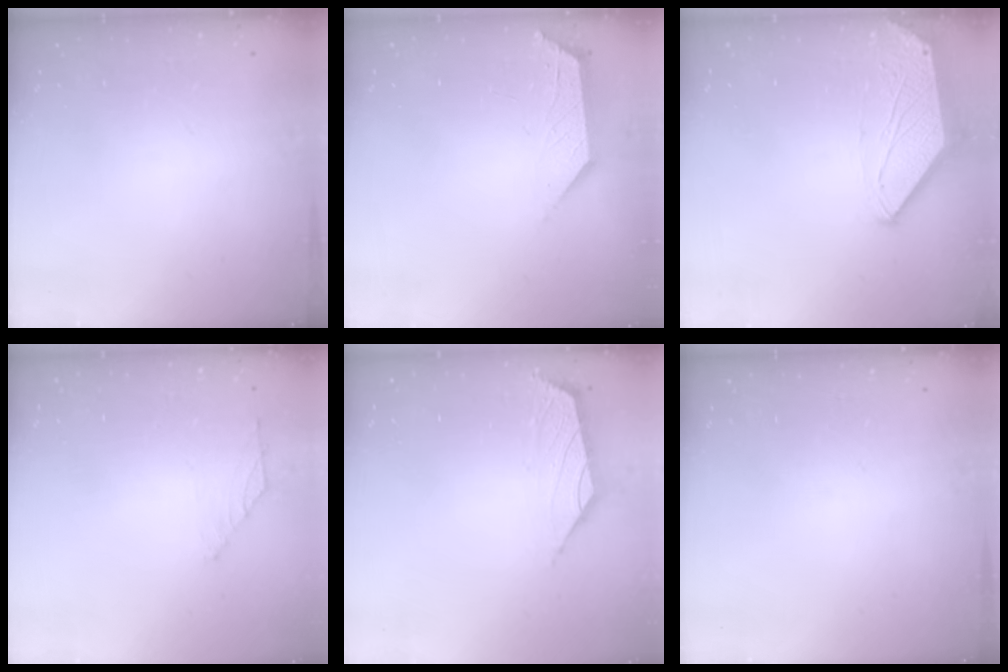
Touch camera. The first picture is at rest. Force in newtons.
{"total": 1.9, "press": 1.9, "slide": 0.4}
{"total": 0.0}
{"total": 1.4, "press": 1.3, "slide": 0.6}
{"total": 1.5, "press": 1.4, "slide": 0.7}
{"total": 0.0}